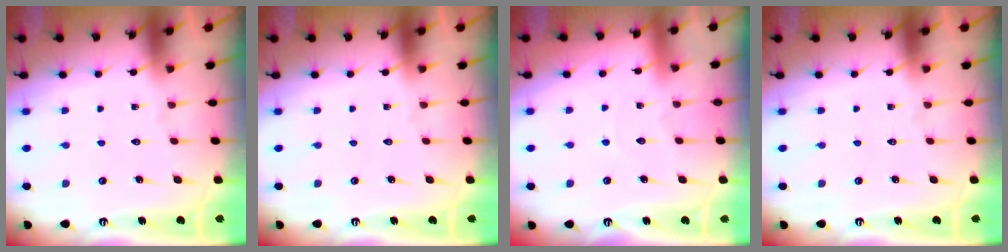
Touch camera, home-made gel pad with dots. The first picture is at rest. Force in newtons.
{"total": 0.0}
{"total": 3.0, "press": 2.9, "slide": 0.4}
{"total": 0.0}